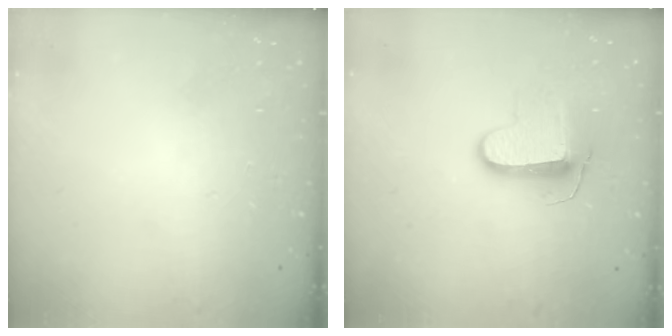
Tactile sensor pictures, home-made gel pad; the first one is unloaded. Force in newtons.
{"total": 9.9, "press": 9.9, "slide": 0.3}